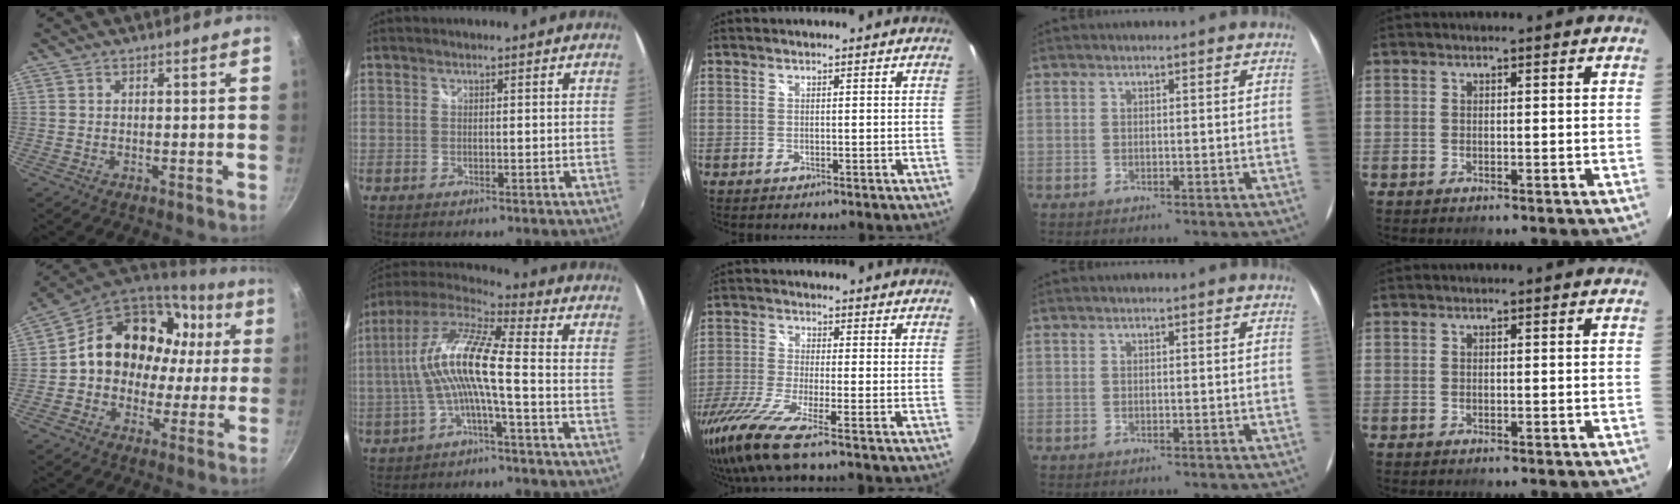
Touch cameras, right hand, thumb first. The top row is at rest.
{"thumb": {"total": 20.1, "force": [3.0, 16.3, 11.4], "torque": [-0.157, 0.047, 0.048]}, "index": {"total": 12.2, "force": [-1.6, 1.2, 12.1], "torque": [-0.234, 0.012, -0.031]}, "middle": {"total": 10.8, "force": [-7.8, 0.2, 7.4], "torque": [-0.171, -0.043, -0.150]}}